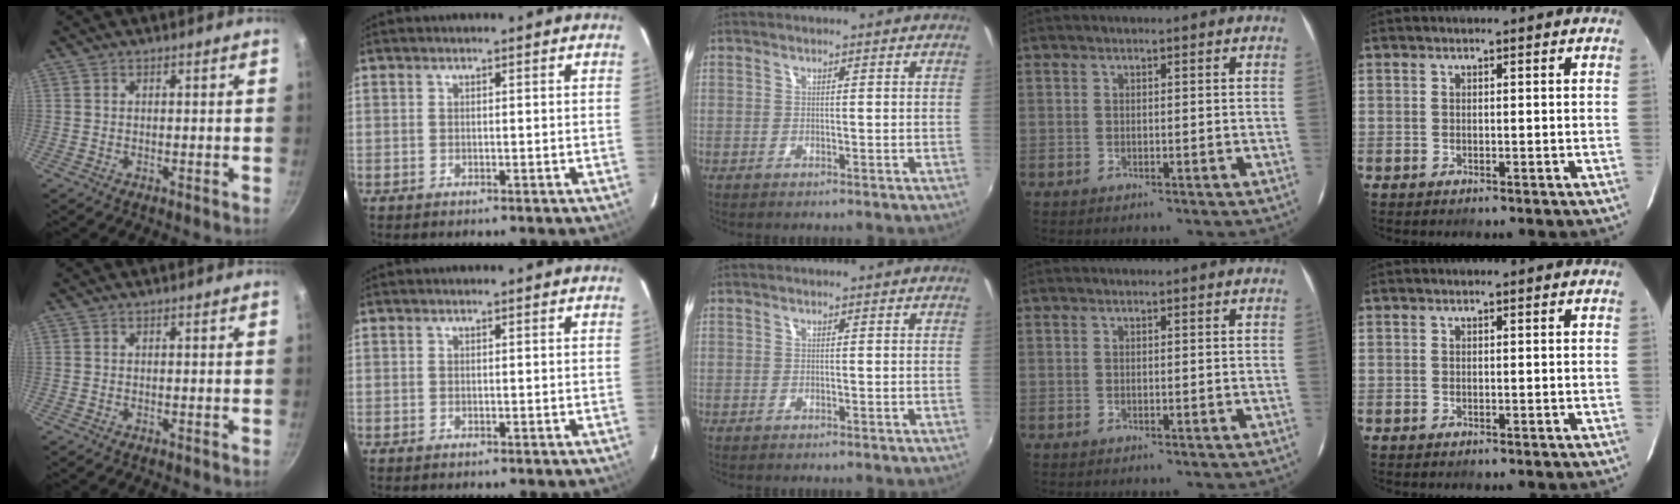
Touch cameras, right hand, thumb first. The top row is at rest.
{}